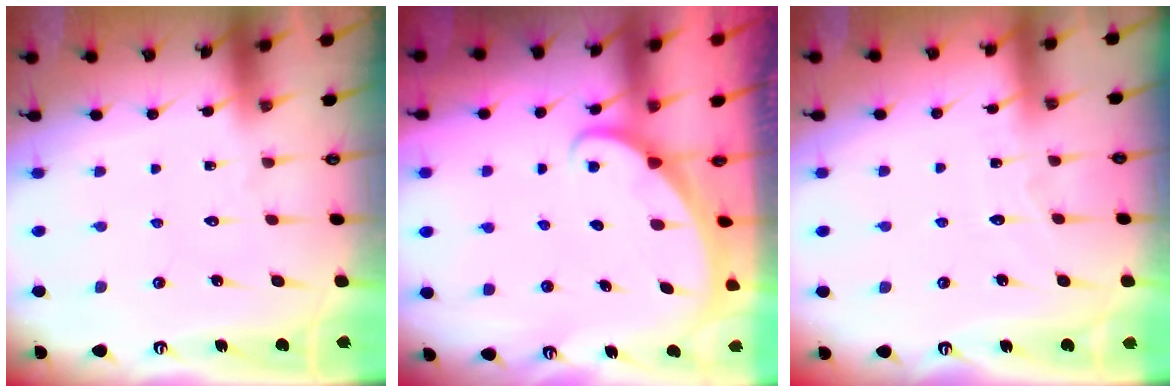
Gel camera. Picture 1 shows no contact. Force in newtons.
{"total": 1.3, "press": 1.3, "slide": 0.0}
{"total": 2.8, "press": 2.7, "slide": 0.4}